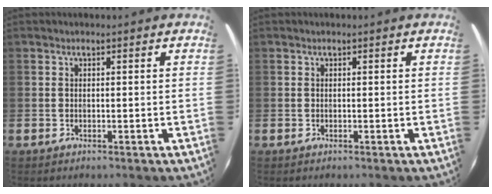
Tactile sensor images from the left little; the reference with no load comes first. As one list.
[{"total": 0.0}]